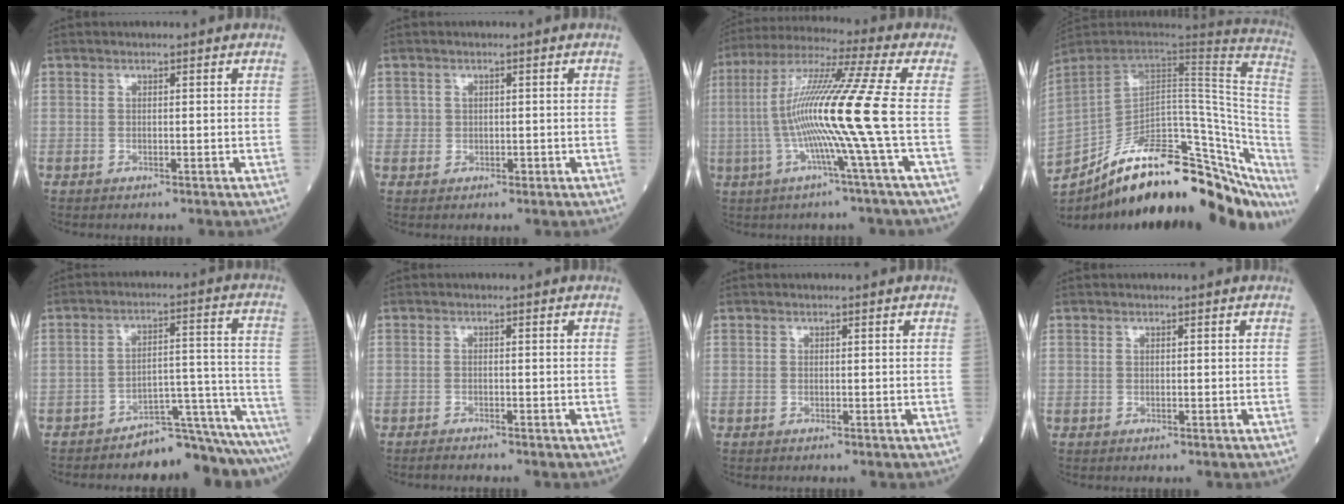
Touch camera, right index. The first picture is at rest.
{"total": 1.3, "force": [0.3, 1.3, 0.3], "torque": [-0.002, -0.001, 0.005]}
{"total": 15.6, "force": [-2.0, -2.9, 15.2], "torque": [-0.286, 0.002, -0.051]}
{"total": 34.2, "force": [-25.5, 10.4, 20.2], "torque": [-0.227, -0.013, -0.355]}
{"total": 11.8, "force": [-11.6, 0.0, 2.6], "torque": [0.006, 0.055, -0.162]}
{"total": 1.5, "force": [-1.4, 0.0, 0.3], "torque": [-0.011, -0.004, -0.024]}
{"total": 0.0}
{"total": 0.0}